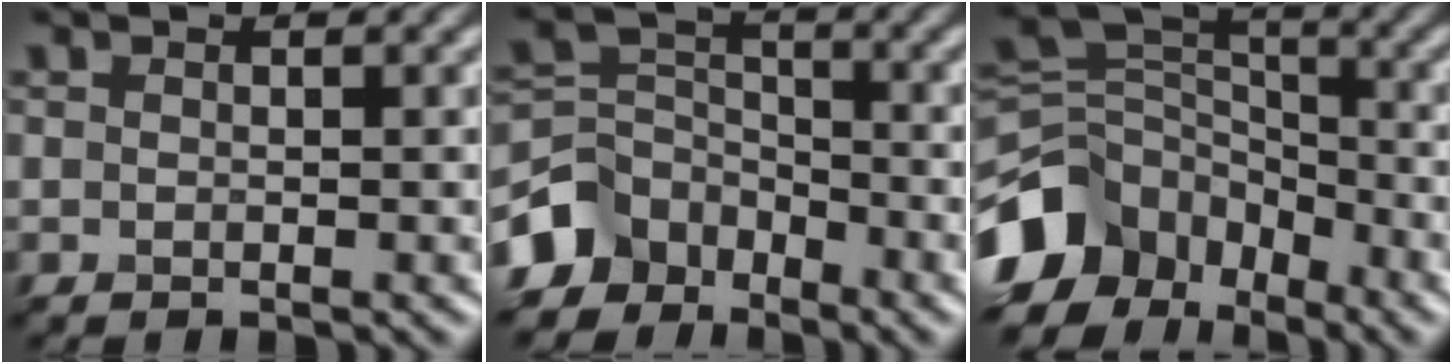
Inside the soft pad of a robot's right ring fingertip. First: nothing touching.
{"total": 5.0, "force": [-3.5, 3.4, 0.9], "torque": [-0.012, 0.001, -0.079]}
{"total": 9.9, "force": [-5.5, 6.8, 4.5], "torque": [-0.090, 0.008, -0.115]}